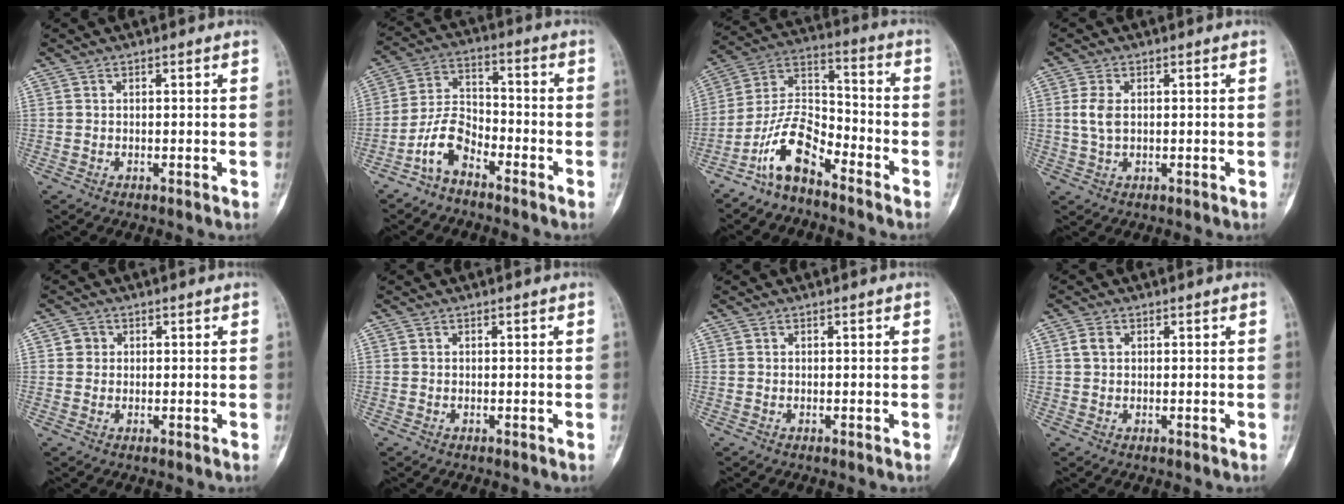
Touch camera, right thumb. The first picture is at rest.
{"total": 7.3, "force": [-4.9, 3.4, 4.2], "torque": [-0.082, 0.048, -0.105]}
{"total": 10.9, "force": [-7.5, 4.5, 6.5], "torque": [-0.121, 0.079, -0.154]}
{"total": 3.7, "force": [0.4, 2.2, 3.0], "torque": [-0.067, 0.002, 0.009]}
{"total": 1.7, "force": [0.3, 1.7, 0.4], "torque": [0.003, 0.002, 0.002]}
{"total": 0.0}
{"total": 0.0}
{"total": 1.8, "force": [0.5, 1.3, 1.1], "torque": [-0.022, 0.005, 0.011]}